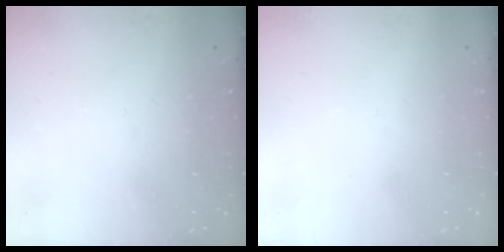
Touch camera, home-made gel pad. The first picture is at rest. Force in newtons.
{"total": 1.5, "press": 1.5, "slide": 0.1}